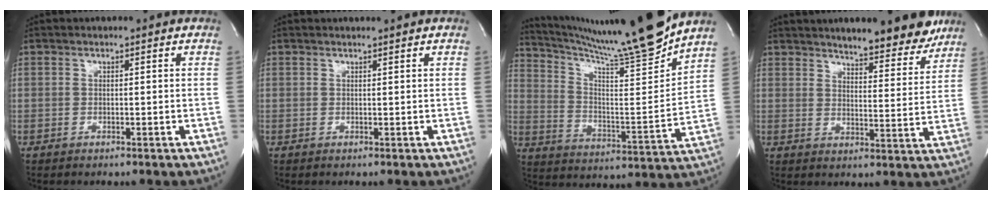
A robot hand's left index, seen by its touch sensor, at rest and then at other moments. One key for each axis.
{"total": 1.1, "fx": 1.0, "fy": -0.3, "fz": 0.3, "tx": -0.007, "ty": 0.000, "tz": 0.019}
{"total": 18.7, "fx": 17.0, "fy": -2.8, "fz": 7.4, "tx": -0.132, "ty": -0.067, "tz": 0.268}
{"total": 12.1, "fx": 10.7, "fy": 2.2, "fz": 5.4, "tx": -0.063, "ty": -0.019, "tz": 0.139}